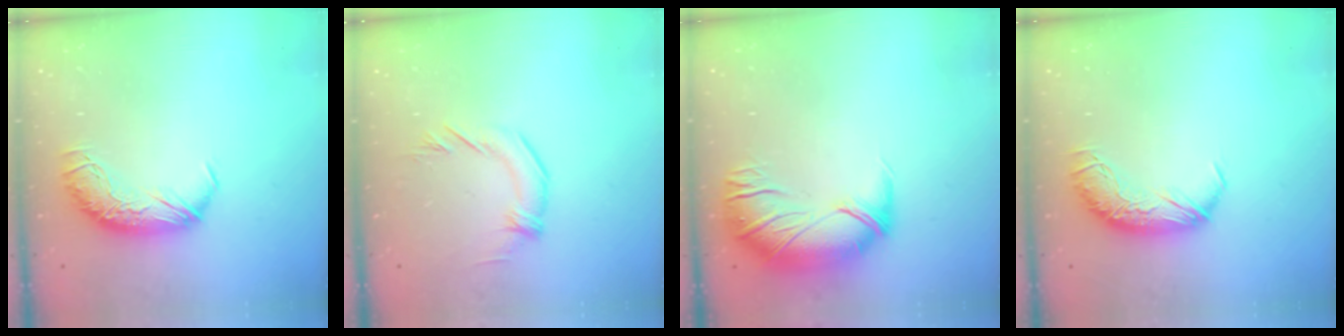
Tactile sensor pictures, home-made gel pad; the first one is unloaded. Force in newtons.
{"total": 2.8, "press": 2.8, "slide": 0.2}
{"total": 2.7, "press": 0.8, "slide": 2.6}
{"total": 0.0}